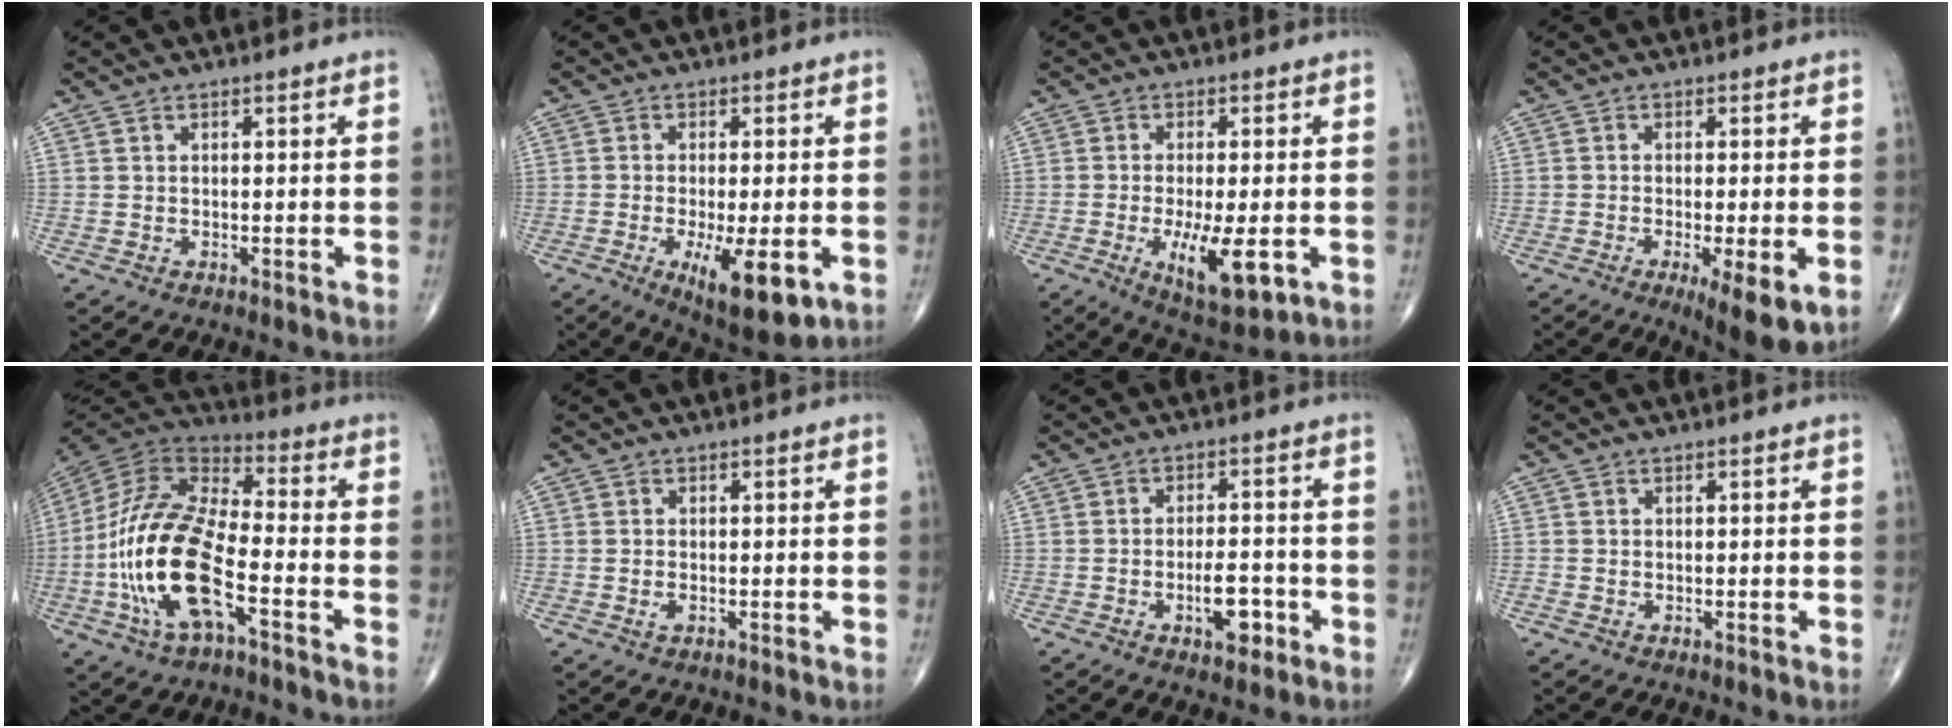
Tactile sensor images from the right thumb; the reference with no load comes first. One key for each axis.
{"total": 11.5, "fx": -3.7, "fy": 3.6, "fz": 10.2, "tx": -0.157, "ty": -0.019, "tz": -0.049}
{"total": 10.6, "fx": -2.9, "fy": 3.5, "fz": 9.6, "tx": -0.153, "ty": -0.018, "tz": -0.039}
{"total": 8.9, "fx": -3.1, "fy": 2.1, "fz": 8.1, "tx": -0.117, "ty": -0.017, "tz": -0.045}
{"total": 20.0, "fx": -6.3, "fy": 7.9, "fz": 17.2, "tx": -0.358, "ty": 0.031, "tz": -0.119}
{"total": 1.1, "fx": -0.3, "fy": 0.5, "fz": 0.9, "tx": -0.018, "ty": 0.001, "tz": -0.006}
{"total": 6.4, "fx": -2.5, "fy": 2.8, "fz": 5.1, "tx": -0.069, "ty": 0.014, "tz": -0.038}
{"total": 0.0}